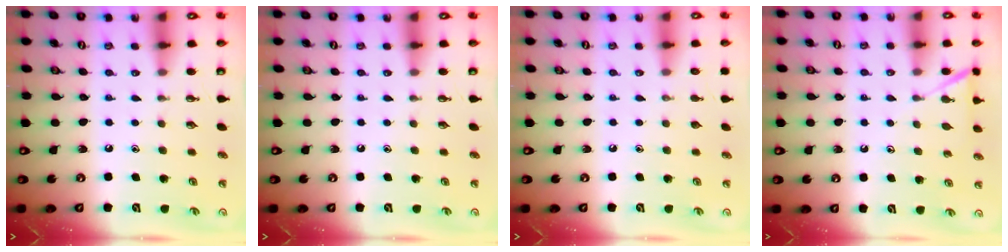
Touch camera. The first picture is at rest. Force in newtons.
{"total": 0.0}
{"total": 0.0}
{"total": 5.9, "press": 5.9, "slide": 0.5}